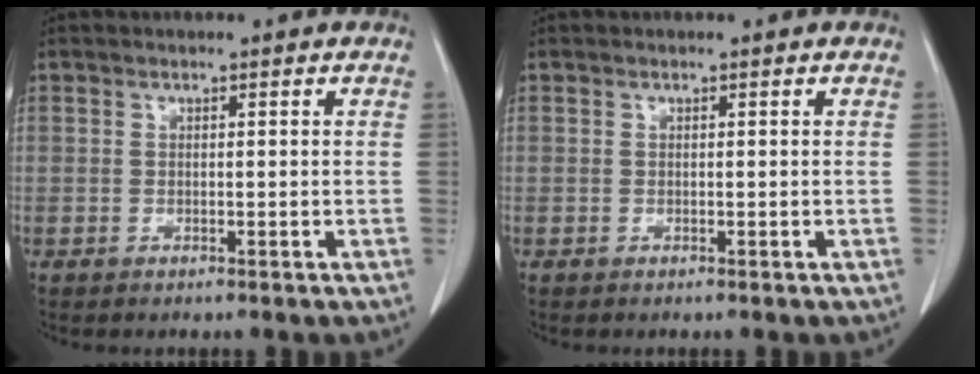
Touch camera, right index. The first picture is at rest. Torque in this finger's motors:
{"motor_torque": [0.00, 0.00, 0.00, 0.00]}